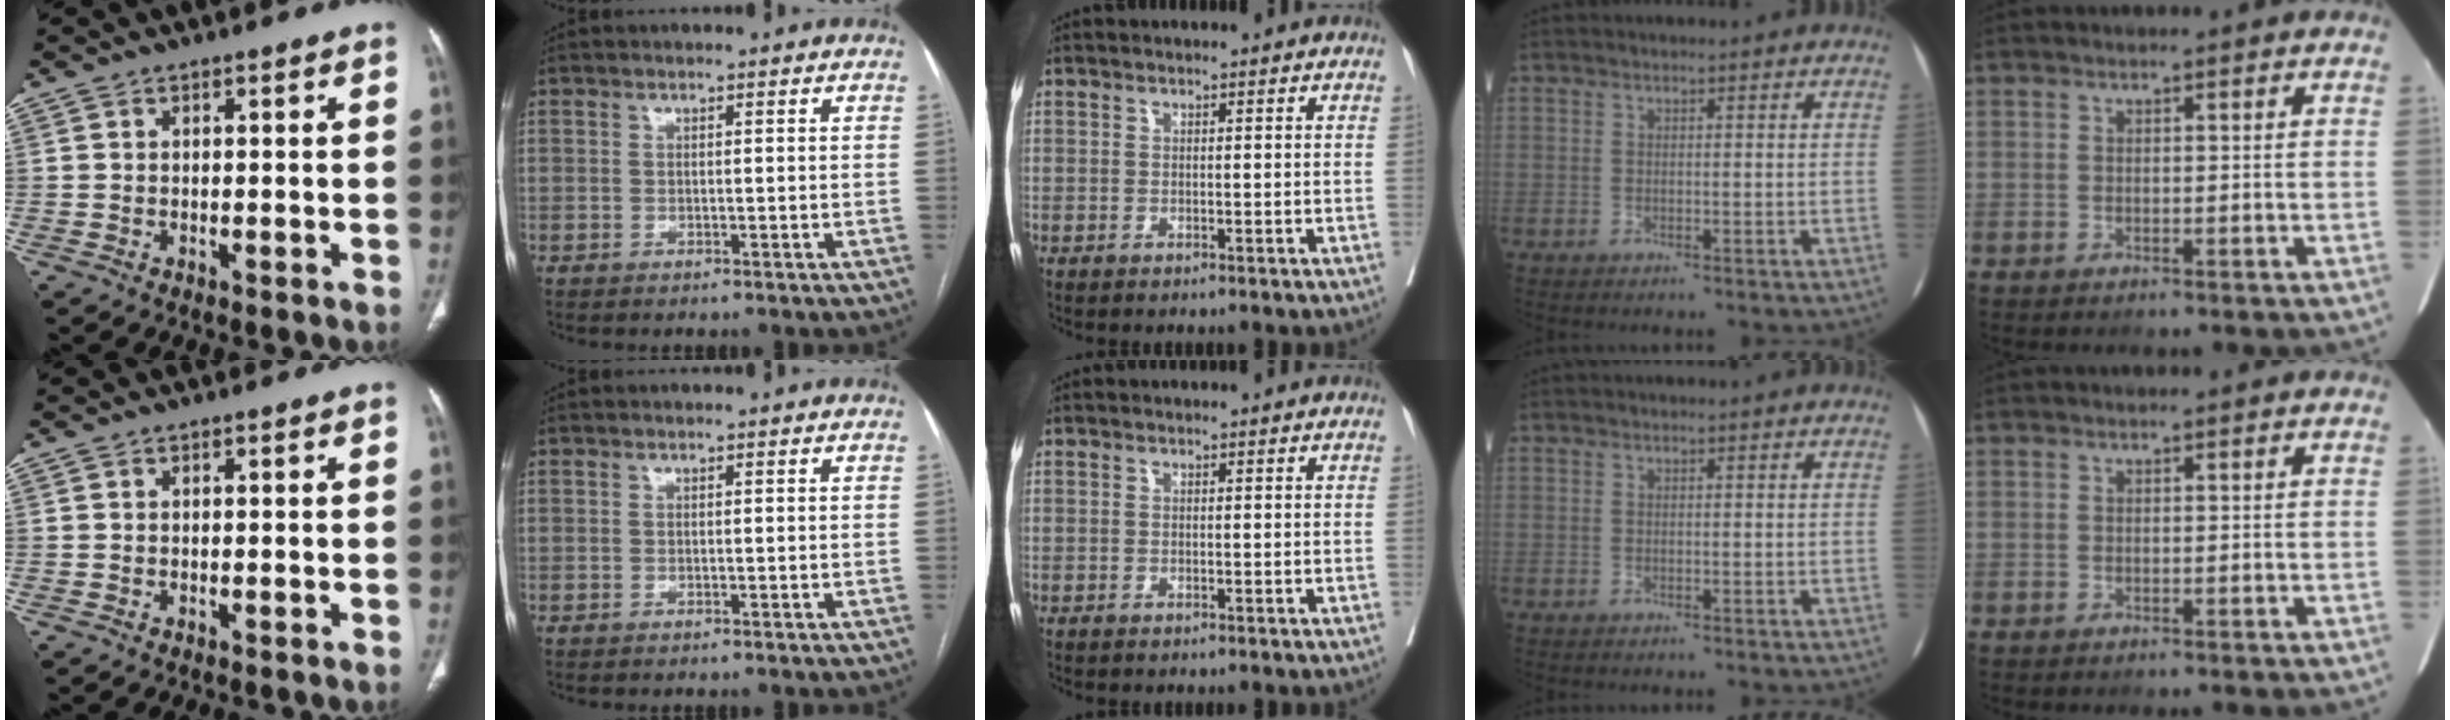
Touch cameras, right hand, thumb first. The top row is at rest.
{}